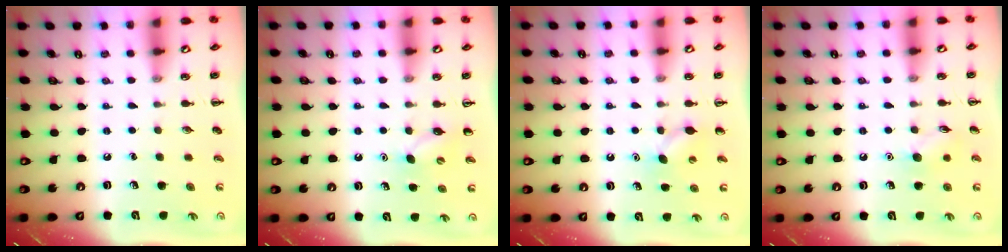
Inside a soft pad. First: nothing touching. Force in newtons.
{"total": 5.2, "press": 5.0, "slide": 1.5}
{"total": 4.7, "press": 4.4, "slide": 1.5}
{"total": 6.8, "press": 6.8, "slide": 0.6}